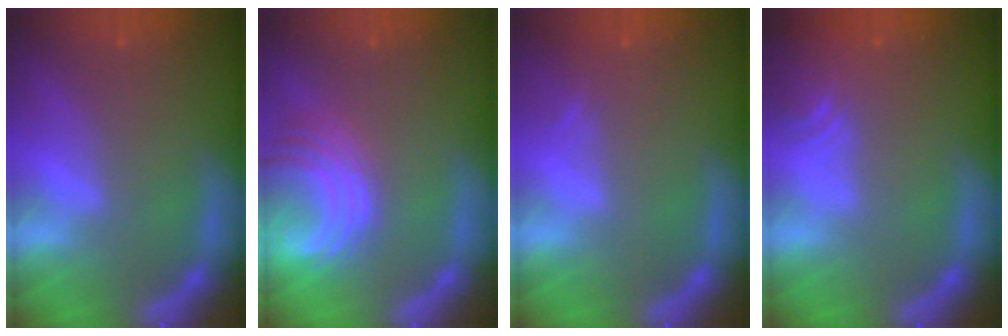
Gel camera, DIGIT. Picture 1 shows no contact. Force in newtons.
{"total": 7.6}
{"total": 0.9}
{"total": 4.0}